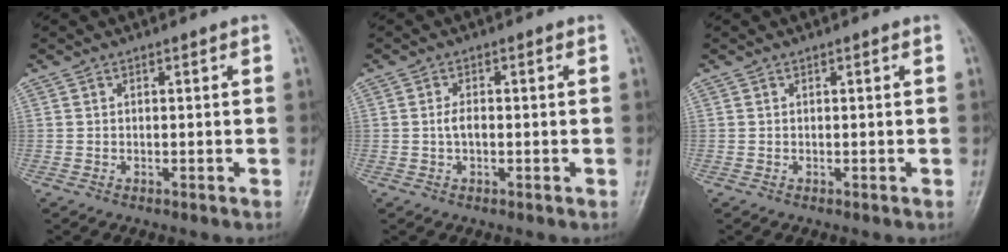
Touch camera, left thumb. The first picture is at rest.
{"total": 1.9, "force": [-0.3, 1.0, 1.6], "torque": [-0.028, 0.005, -0.009]}
{"total": 0.0}